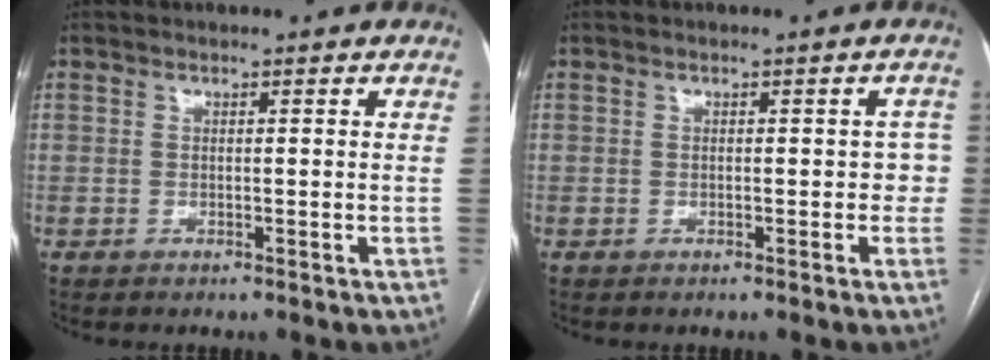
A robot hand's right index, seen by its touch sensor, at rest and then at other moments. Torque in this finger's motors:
{"motor_torque": [-0.02, 0.02, 0.06, 0.00]}